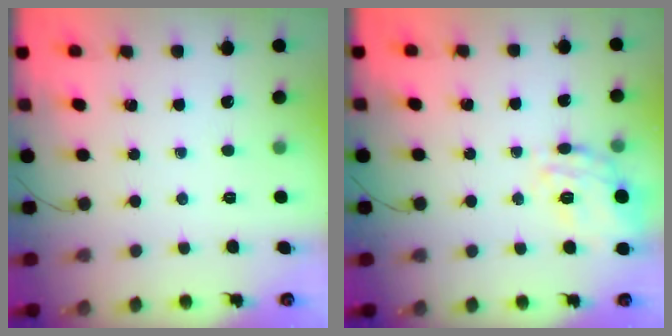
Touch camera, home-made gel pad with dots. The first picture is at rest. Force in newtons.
{"total": 16.4, "press": 16.4, "slide": 0.5}